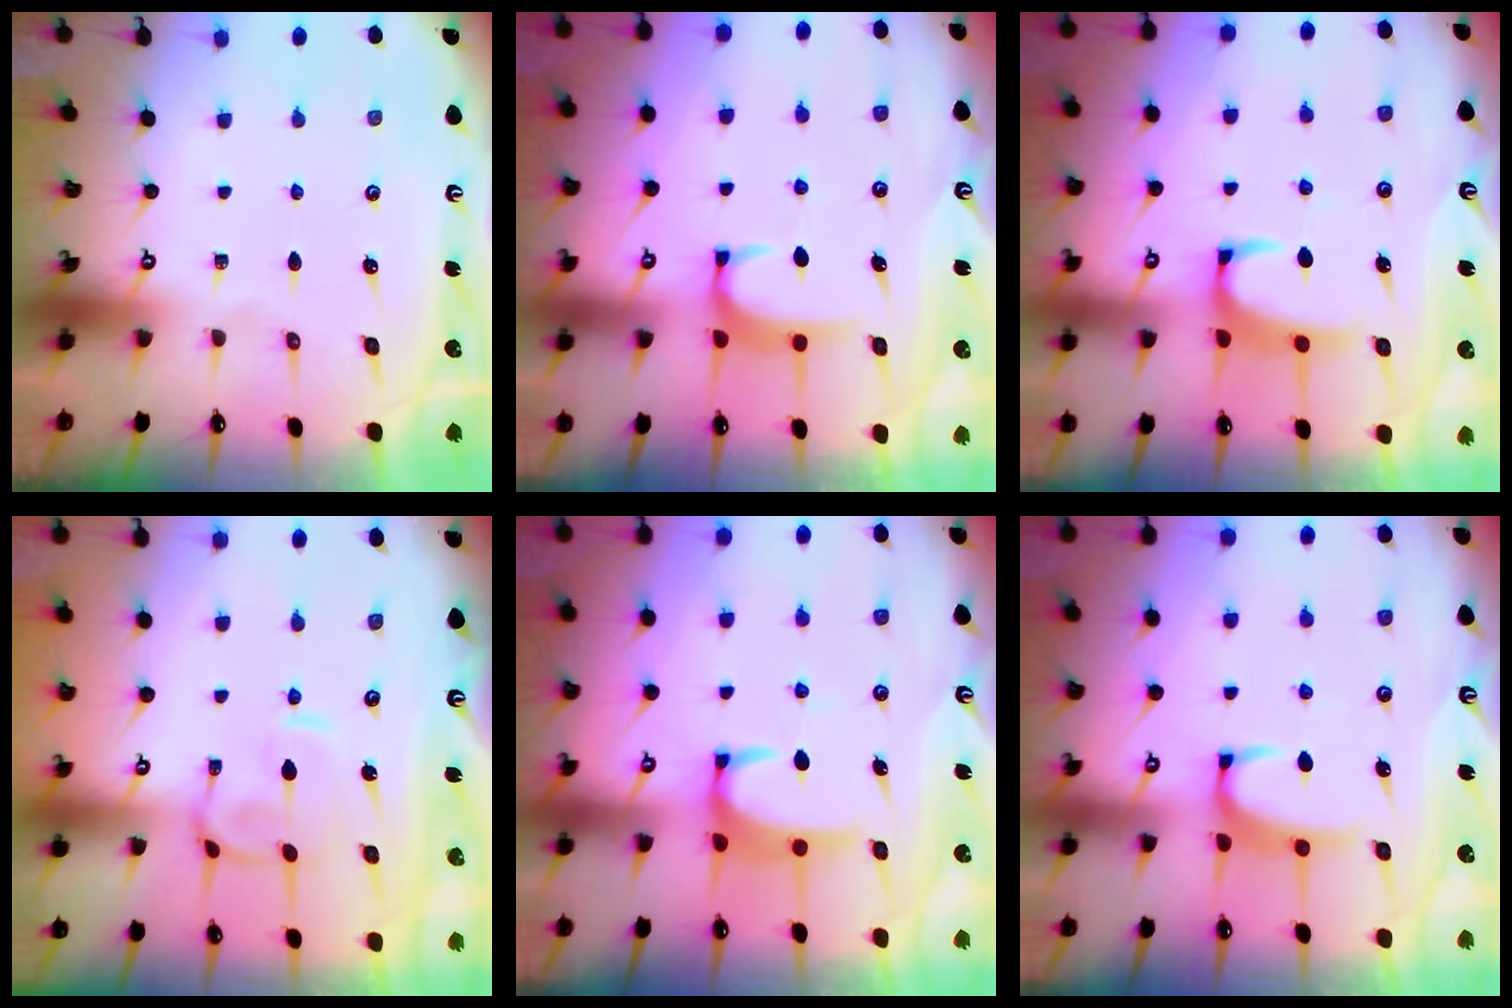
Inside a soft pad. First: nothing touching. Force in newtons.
{"total": 1.8, "press": 1.8, "slide": 0.5}
{"total": 3.1, "press": 3.0, "slide": 0.8}
{"total": 3.4, "press": 3.2, "slide": 0.9}
{"total": 3.0, "press": 2.9, "slide": 0.8}
{"total": 2.1, "press": 2.1, "slide": 0.6}